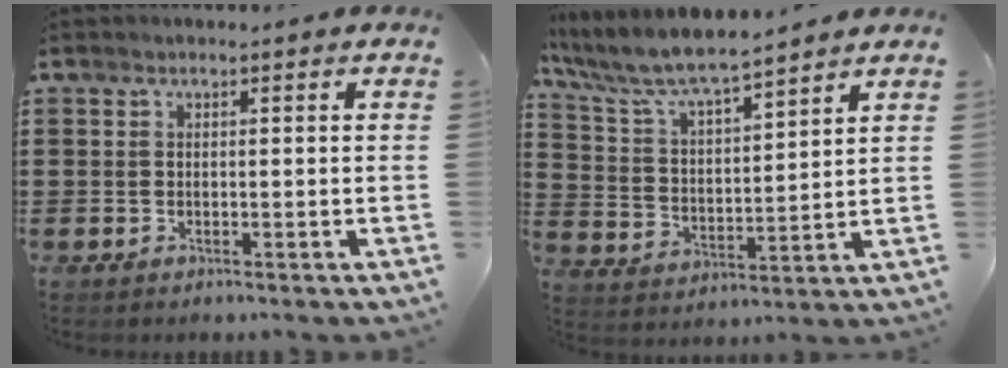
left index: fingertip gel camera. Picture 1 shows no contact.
{"total": 6.9, "force": [6.3, 0.9, 2.8], "torque": [-0.083, -0.036, 0.105]}